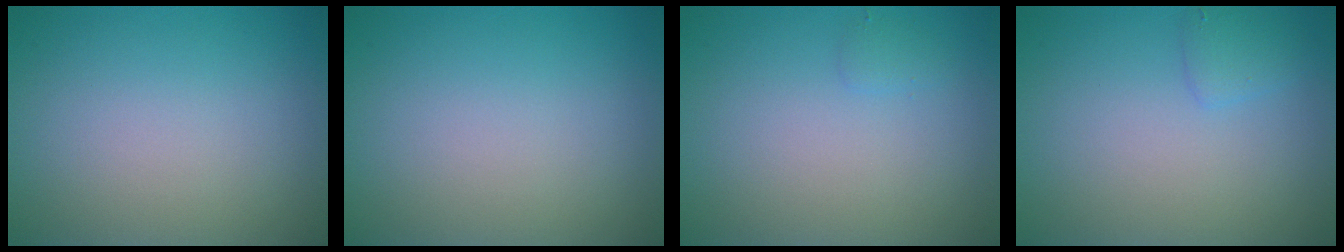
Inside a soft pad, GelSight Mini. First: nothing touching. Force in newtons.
{"total": 0.0}
{"total": 0.7, "press": 0.7, "slide": 0.1}
{"total": 1.2, "press": 1.2, "slide": 0.1}